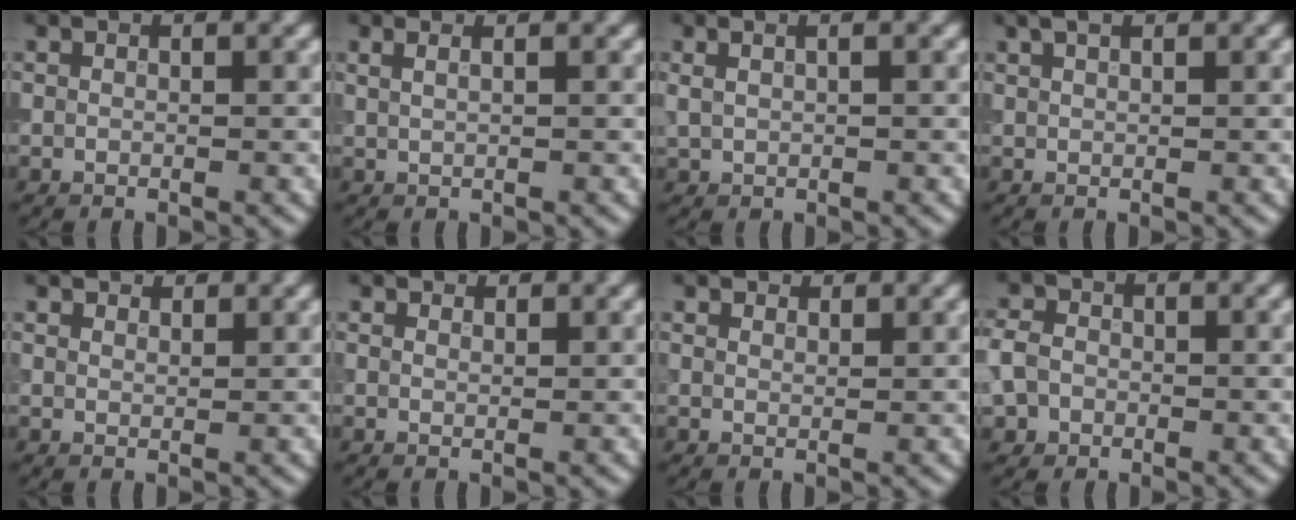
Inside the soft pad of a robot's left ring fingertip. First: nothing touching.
{"total": 2.8, "force": [1.6, 1.5, 1.8], "torque": [-0.006, 0.014, -0.004]}
{"total": 1.5, "force": [0.8, 0.6, 1.2], "torque": [-0.023, -0.002, 0.014]}
{"total": 1.7, "force": [1.2, 0.4, 1.2], "torque": [-0.018, 0.003, 0.022]}
{"total": 2.4, "force": [2.2, 0.9, 0.6], "torque": [-0.013, -0.006, 0.041]}
{"total": 1.2, "force": [1.1, 0.4, 0.2], "torque": [-0.005, -0.002, 0.010]}
{"total": 2.0, "force": [1.8, 0.8, 0.4], "torque": [-0.010, -0.006, 0.034]}
{"total": 4.1, "force": [-0.8, 3.6, 1.9], "torque": [-0.035, 0.007, -0.033]}